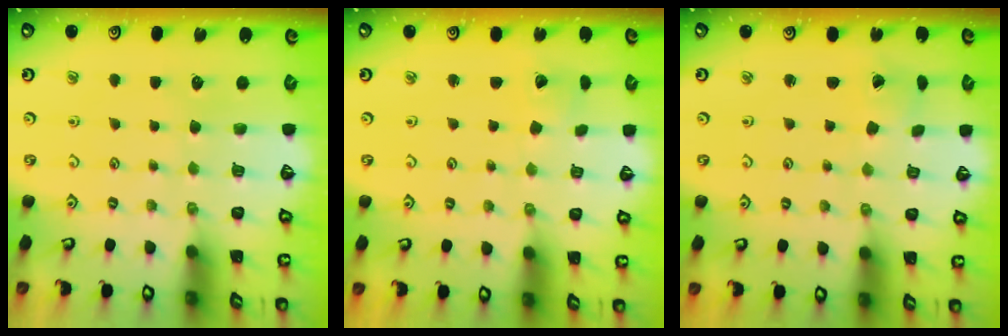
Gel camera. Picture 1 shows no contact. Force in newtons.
{"total": 2.7, "press": 2.7, "slide": 0.3}
{"total": 1.2, "press": 1.2, "slide": 0.2}